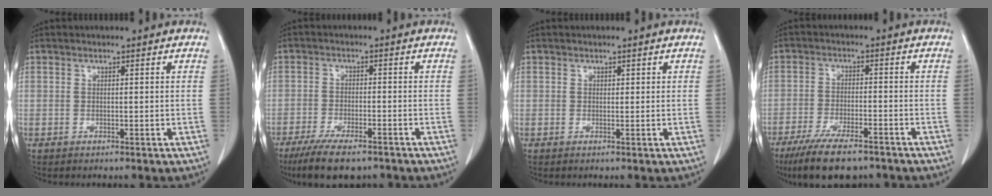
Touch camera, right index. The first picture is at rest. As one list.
[{"total": 10.1, "force": [-7.7, 2.7, 6.1], "torque": [-0.098, -0.018, -0.121]}, {"total": 0.5, "force": [0.3, 0.4, 0.3], "torque": [0.003, 0.000, 0.002]}, {"total": 11.4, "force": [-8.7, 2.9, 6.8], "torque": [-0.114, -0.021, -0.139]}]